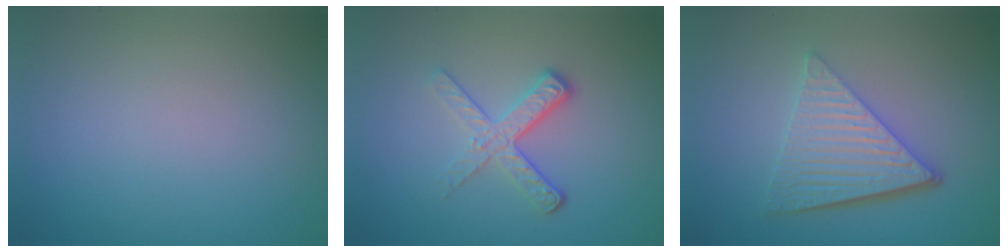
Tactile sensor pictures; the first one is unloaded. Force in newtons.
{"total": 3.4, "press": 2.4, "slide": 2.4}
{"total": 6.1, "press": 4.2, "slide": 4.5}